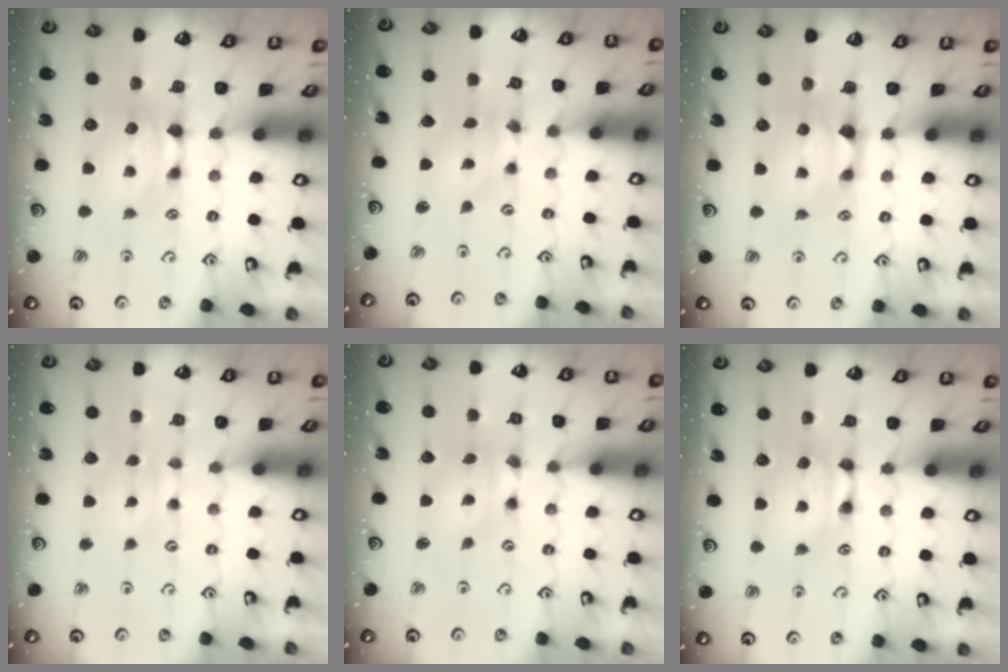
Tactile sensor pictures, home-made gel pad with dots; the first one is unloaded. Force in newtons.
{"total": 1.6, "press": 1.2, "slide": 1.1}
{"total": 0.7, "press": 0.2, "slide": 0.7}
{"total": 2.2, "press": 2.1, "slide": 0.4}
{"total": 2.1, "press": 1.6, "slide": 1.3}
{"total": 1.8, "press": 1.8, "slide": 0.1}